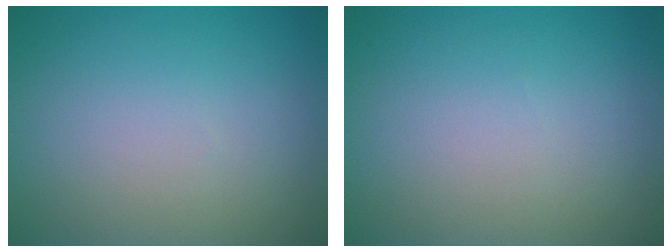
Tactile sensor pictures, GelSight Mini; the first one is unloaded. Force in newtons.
{"total": 0.0}